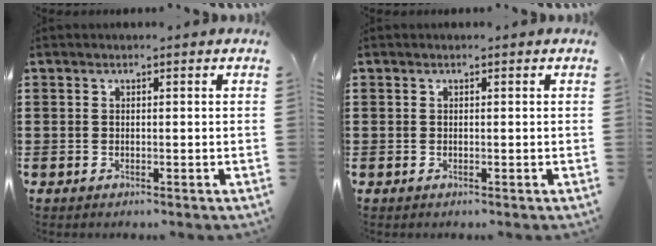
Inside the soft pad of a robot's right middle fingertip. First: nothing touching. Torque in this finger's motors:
{"motor_torque": [-0.04, 0.03, 0.00, 0.00]}